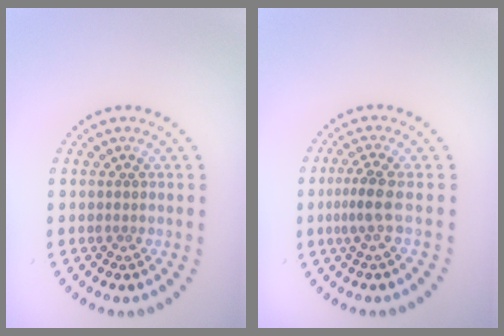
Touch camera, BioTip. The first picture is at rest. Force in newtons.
{"total": 2.2, "press": 1.6, "slide": 1.6}